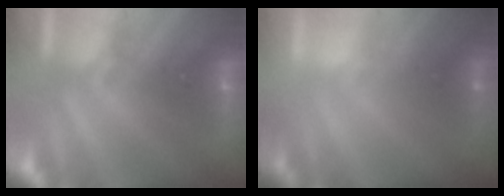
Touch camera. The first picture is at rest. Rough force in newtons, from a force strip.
{"total": 2.4}